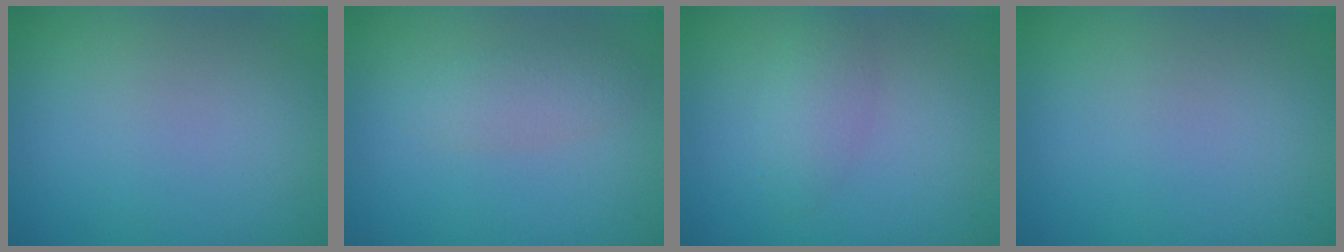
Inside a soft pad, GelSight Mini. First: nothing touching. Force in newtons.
{"total": 2.0, "press": 2.0, "slide": 0.1}
{"total": 2.0, "press": 2.0, "slide": 0.1}
{"total": 0.0}